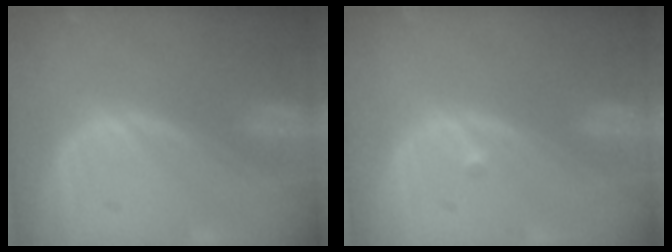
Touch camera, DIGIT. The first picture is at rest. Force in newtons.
{"total": 0.6, "press": 0.5, "slide": 0.4}